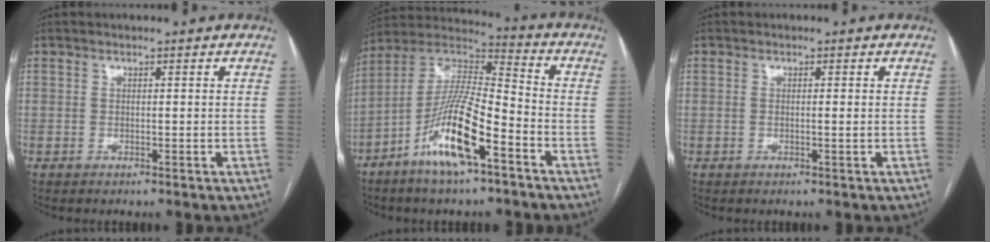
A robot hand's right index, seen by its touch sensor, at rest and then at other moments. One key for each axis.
{"total": 14.8, "fx": -7.3, "fy": 2.3, "fz": 12.6, "tx": -0.250, "ty": -0.006, "tz": -0.138}
{"total": 0.7, "fx": 0.0, "fy": -0.1, "fz": 0.7, "tx": -0.013, "ty": -0.002, "tz": 0.000}